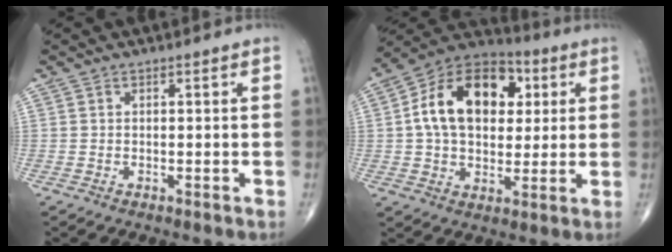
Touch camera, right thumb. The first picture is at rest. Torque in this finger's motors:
{"motor_torque": [1.40, 3.05, 0.64, -0.49, 0.13]}